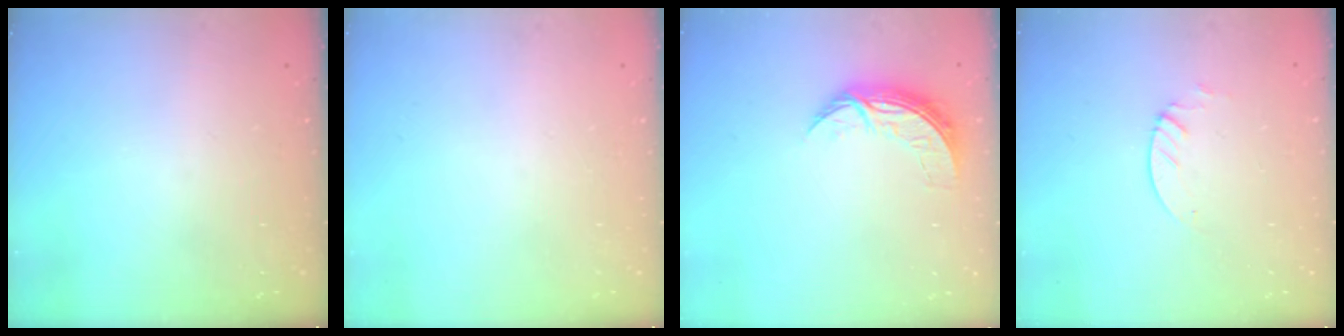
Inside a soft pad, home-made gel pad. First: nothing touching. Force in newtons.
{"total": 0.0}
{"total": 7.8, "press": 7.8, "slide": 0.3}
{"total": 2.1, "press": 2.1, "slide": 0.2}